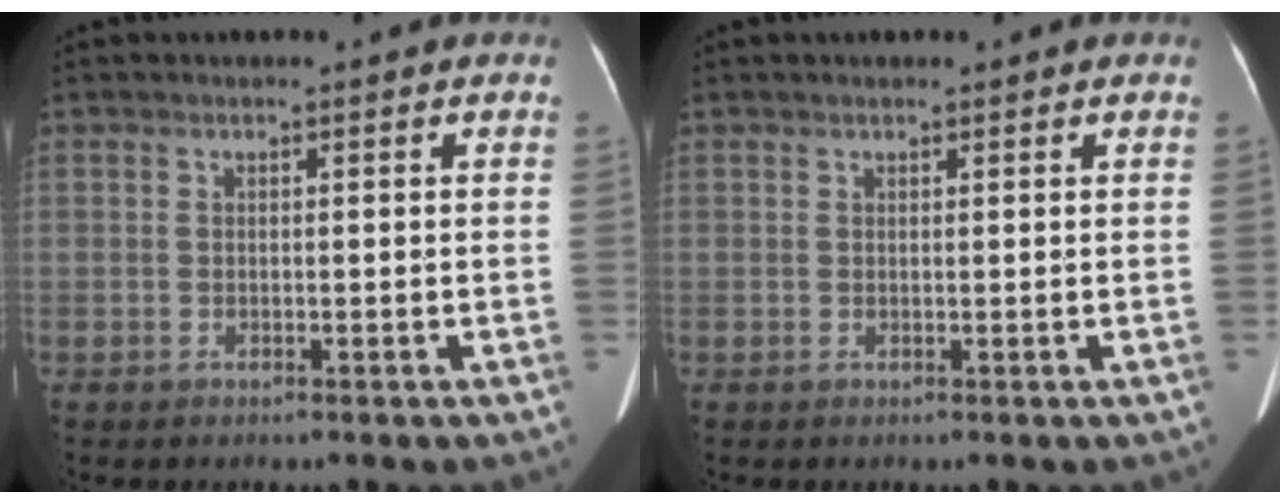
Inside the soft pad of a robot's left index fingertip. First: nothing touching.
{"total": 0.9, "force": [0.7, 0.3, 0.4], "torque": [-0.010, 0.011, 0.009]}